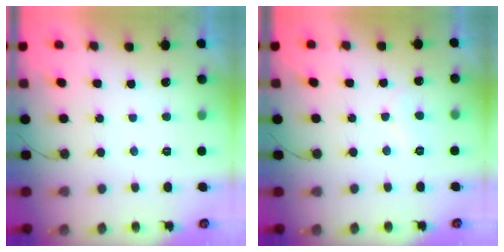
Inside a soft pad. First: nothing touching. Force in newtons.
{"total": 5.6, "press": 5.6, "slide": 0.5}